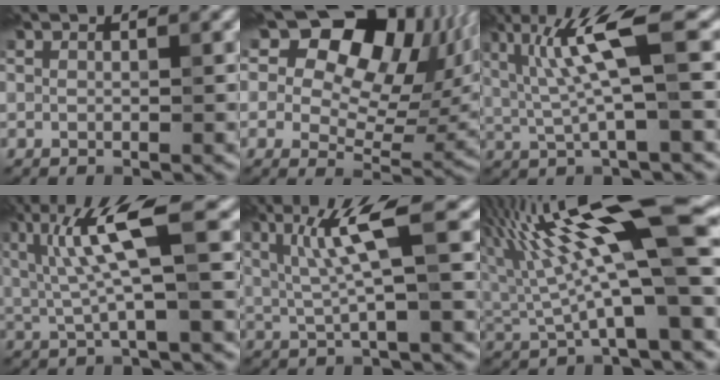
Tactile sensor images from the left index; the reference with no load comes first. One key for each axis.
{"total": 15.2, "fx": 8.3, "fy": 9.7, "fz": 8.3, "tx": -0.156, "ty": 0.056, "tz": 0.154}
{"total": 4.7, "fx": 0.5, "fy": -0.3, "fz": 4.6, "tx": -0.128, "ty": -0.005, "tz": 0.041}
{"total": 4.8, "fx": 0.5, "fy": -0.2, "fz": 4.7, "tx": -0.131, "ty": -0.005, "tz": 0.041}
{"total": 3.6, "fx": 0.1, "fy": -0.7, "fz": 3.5, "tx": -0.108, "ty": -0.003, "tz": 0.035}
{"total": 11.9, "fx": 2.4, "fy": 2.5, "fz": 11.4, "tx": -0.210, "ty": 0.011, "tz": 0.066}